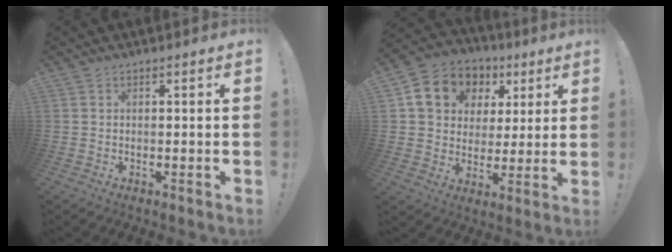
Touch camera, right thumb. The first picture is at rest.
{"total": 13.7, "force": [5.6, 11.1, 5.8], "torque": [-0.083, -0.021, 0.114]}